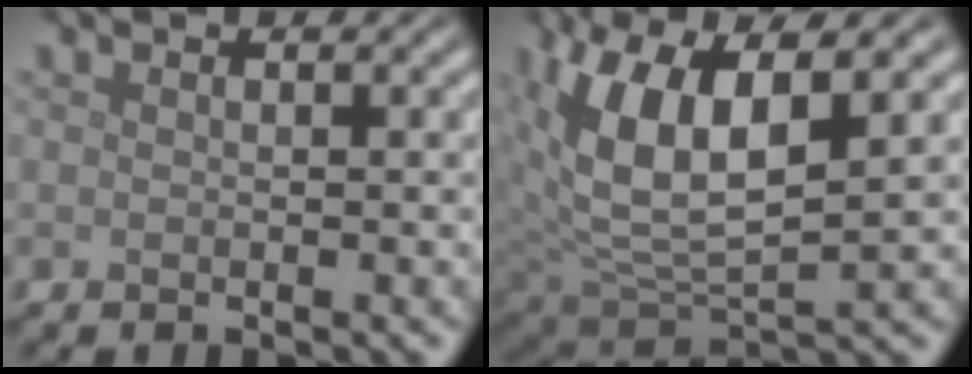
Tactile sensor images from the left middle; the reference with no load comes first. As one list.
[{"total": 9.1, "force": [2.8, 4.1, 7.7], "torque": [-0.167, -0.001, 0.050]}]